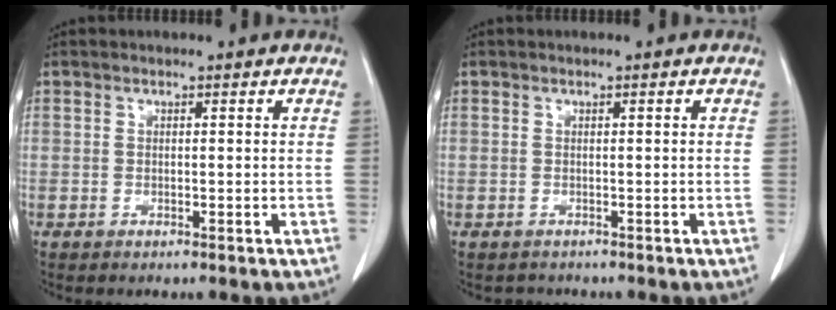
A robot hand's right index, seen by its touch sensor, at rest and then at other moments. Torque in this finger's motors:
{"motor_torque": [-0.57, -0.51, -0.23, -0.11]}